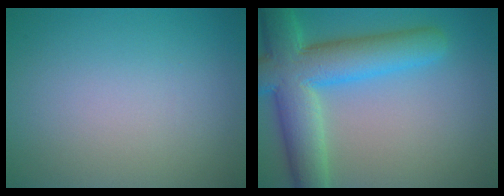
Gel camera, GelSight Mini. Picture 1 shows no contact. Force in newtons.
{"total": 9.4, "press": 9.4, "slide": 0.6}